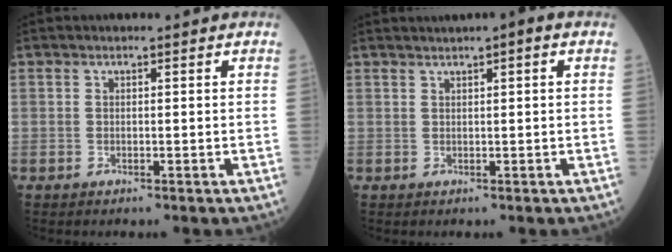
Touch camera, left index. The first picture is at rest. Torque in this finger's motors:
{"motor_torque": [-0.20, 0.22, -0.50, 0.00]}